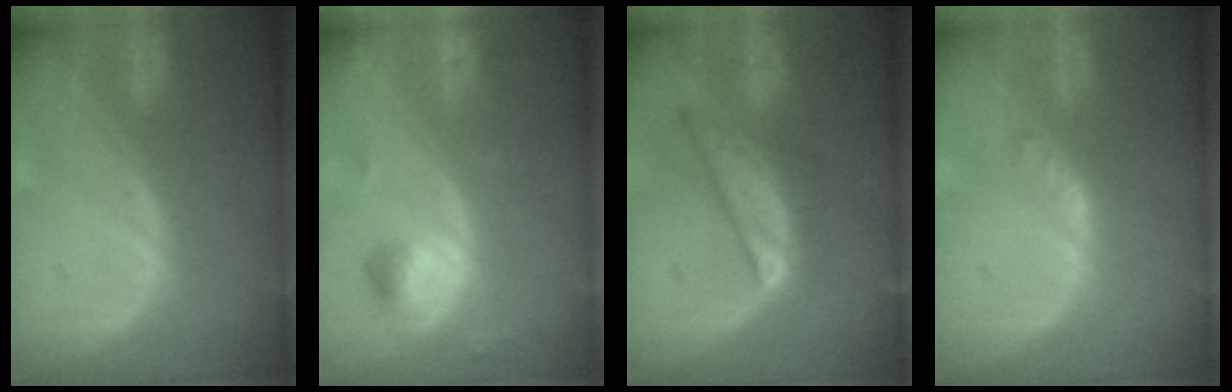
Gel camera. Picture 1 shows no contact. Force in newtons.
{"total": 4.5, "press": 4.5, "slide": 0.6}
{"total": 7.9, "press": 6.6, "slide": 4.3}
{"total": 1.7, "press": 1.7, "slide": 0.2}